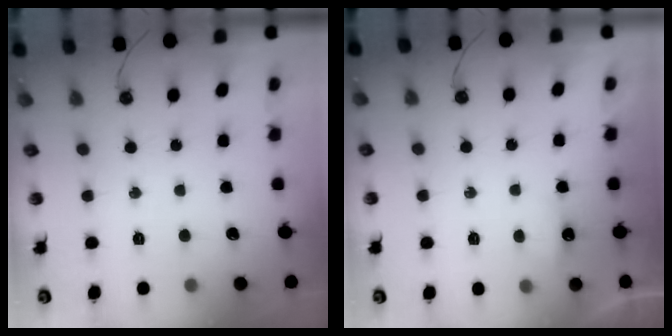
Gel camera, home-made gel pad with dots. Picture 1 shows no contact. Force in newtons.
{"total": 3.9, "press": 3.9, "slide": 0.6}